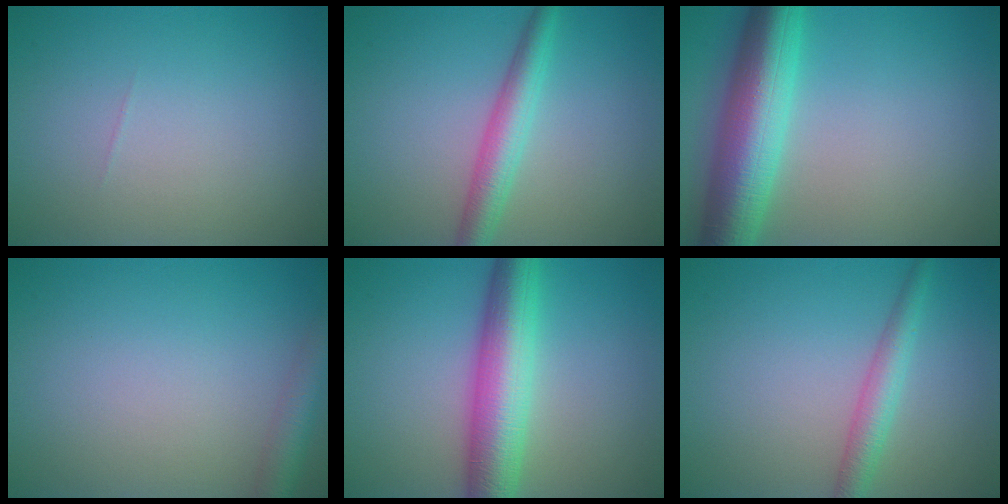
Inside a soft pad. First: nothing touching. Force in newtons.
{"total": 3.6, "press": 3.6, "slide": 0.1}
{"total": 8.9, "press": 8.9, "slide": 0.0}
{"total": 2.9, "press": 2.9, "slide": 0.1}
{"total": 7.5, "press": 7.5, "slide": 0.1}
{"total": 2.7, "press": 2.7, "slide": 0.1}